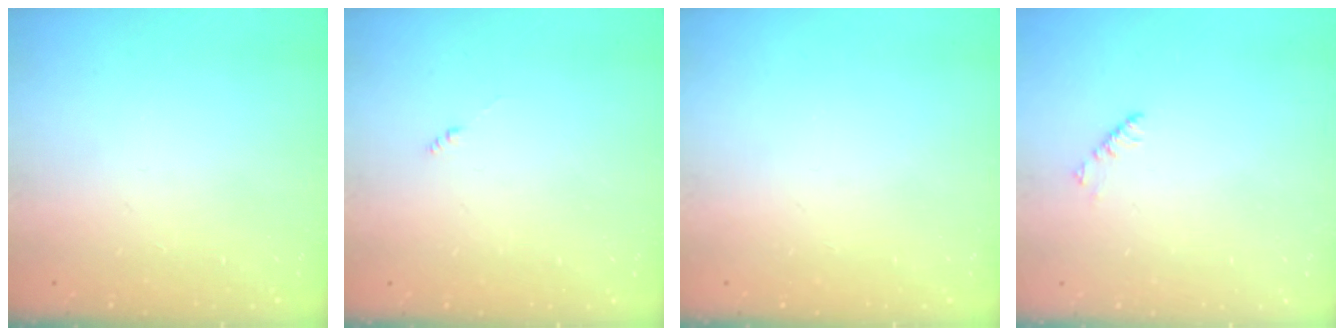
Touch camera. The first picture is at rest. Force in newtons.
{"total": 0.0}
{"total": 0.0}
{"total": 3.4, "press": 3.3, "slide": 0.5}